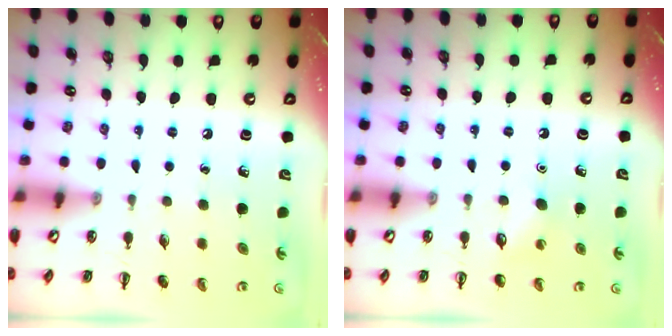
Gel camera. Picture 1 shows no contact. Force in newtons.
{"total": 2.9, "press": 2.8, "slide": 0.7}